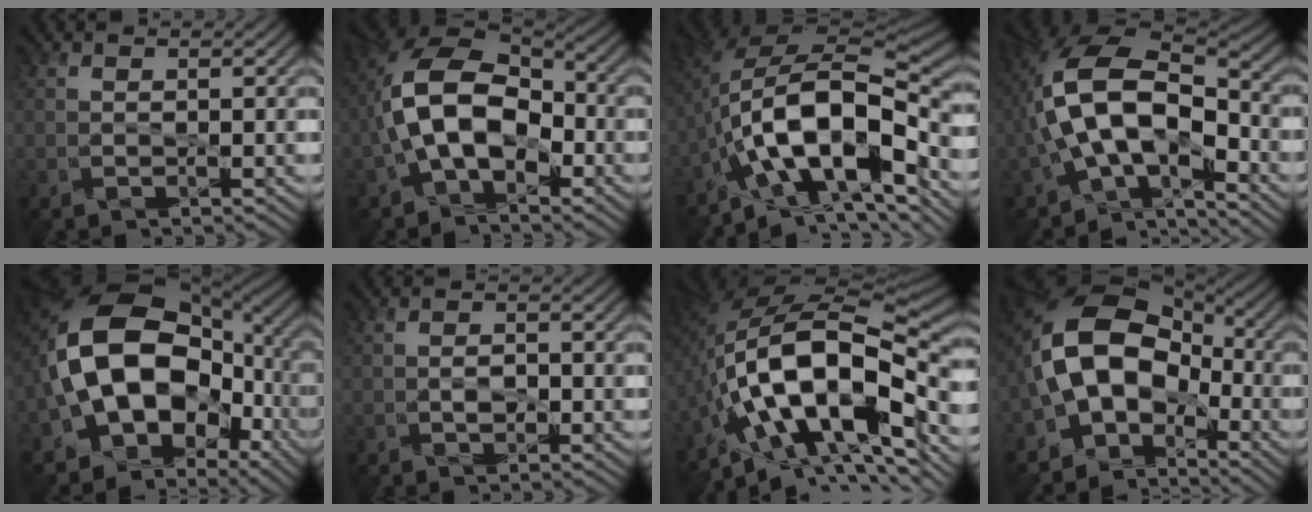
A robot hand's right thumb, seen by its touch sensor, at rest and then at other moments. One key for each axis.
{"total": 11.5, "fx": -1.9, "fy": 6.9, "fz": 9.0, "tx": -0.178, "ty": 0.010, "tz": -0.049}
{"total": 14.6, "fx": -5.4, "fy": 6.5, "fz": 11.9, "tx": -0.213, "ty": 0.016, "tz": -0.103}
{"total": 12.9, "fx": -3.2, "fy": 6.4, "fz": 10.7, "tx": -0.197, "ty": 0.008, "tz": -0.065}
{"total": 17.6, "fx": -1.1, "fy": 12.7, "fz": 12.0, "tx": -0.216, "ty": 0.005, "tz": -0.022}
{"total": 0.9, "fx": -0.4, "fy": 0.5, "fz": 0.6, "tx": 0.000, "ty": 0.006, "tz": -0.009}
{"total": 16.9, "fx": -4.6, "fy": 7.6, "fz": 14.3, "tx": -0.272, "ty": 0.010, "tz": -0.084}
{"total": 12.9, "fx": -2.5, "fy": 9.3, "fz": 8.6, "tx": -0.157, "ty": 0.013, "tz": -0.065}